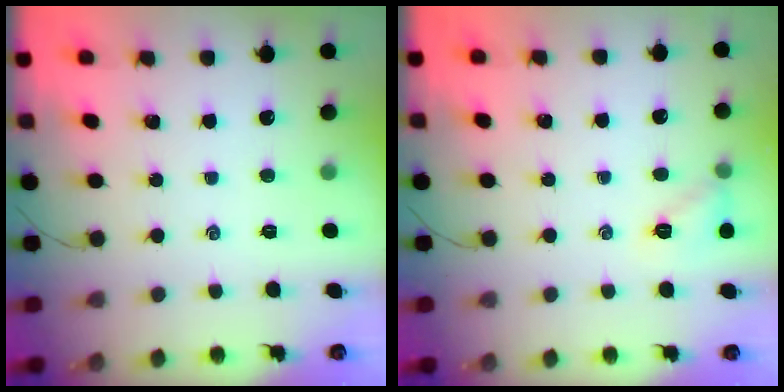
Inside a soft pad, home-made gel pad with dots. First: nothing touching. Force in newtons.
{"total": 7.5, "press": 7.4, "slide": 1.5}